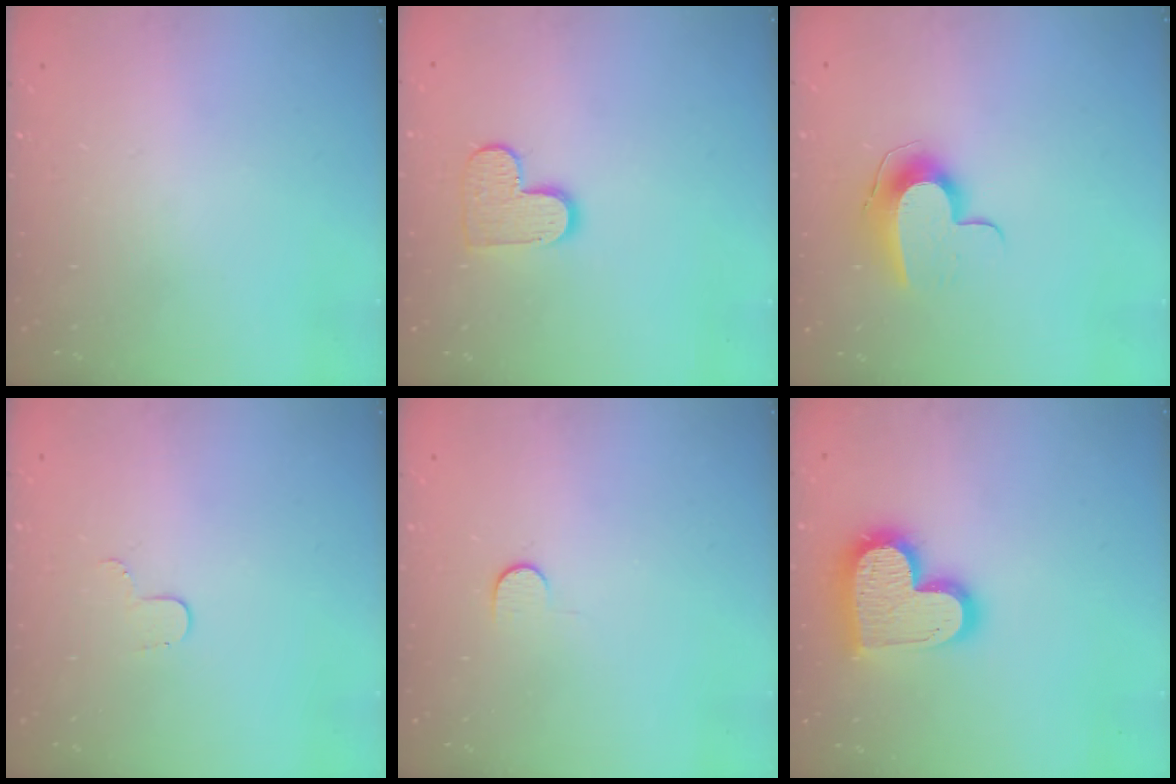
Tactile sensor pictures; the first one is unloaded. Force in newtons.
{"total": 8.8, "press": 8.8, "slide": 0.4}
{"total": 10.0, "press": 10.0, "slide": 0.4}
{"total": 3.2, "press": 3.2, "slide": 0.3}
{"total": 5.4, "press": 5.4, "slide": 0.6}
{"total": 18.7, "press": 18.7, "slide": 1.6}